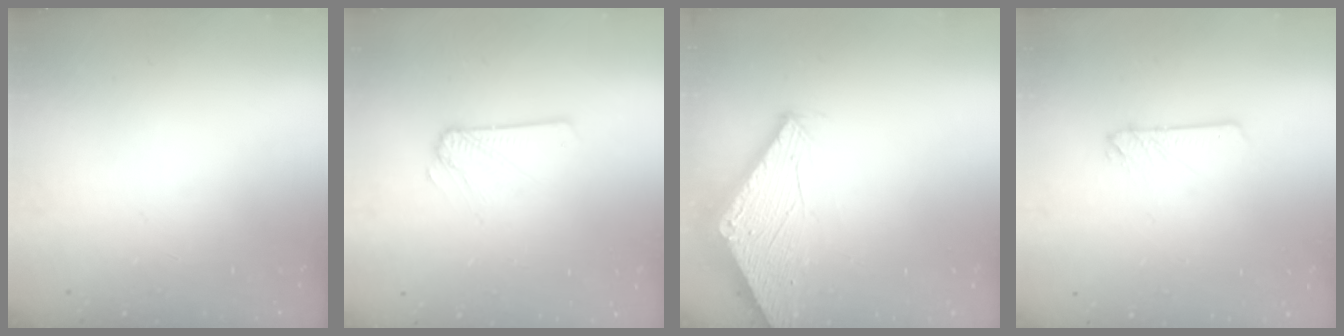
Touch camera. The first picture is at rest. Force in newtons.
{"total": 2.1, "press": 2.1, "slide": 0.3}
{"total": 2.8, "press": 2.8, "slide": 0.1}
{"total": 3.0, "press": 3.0, "slide": 0.2}